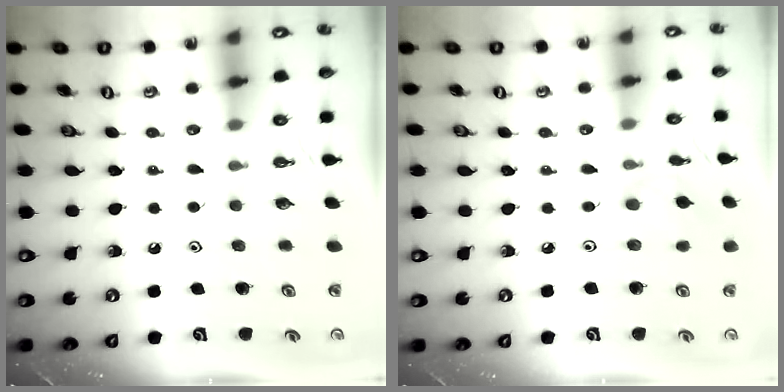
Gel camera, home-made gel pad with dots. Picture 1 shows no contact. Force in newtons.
{"total": 3.4, "press": 3.3, "slide": 0.6}